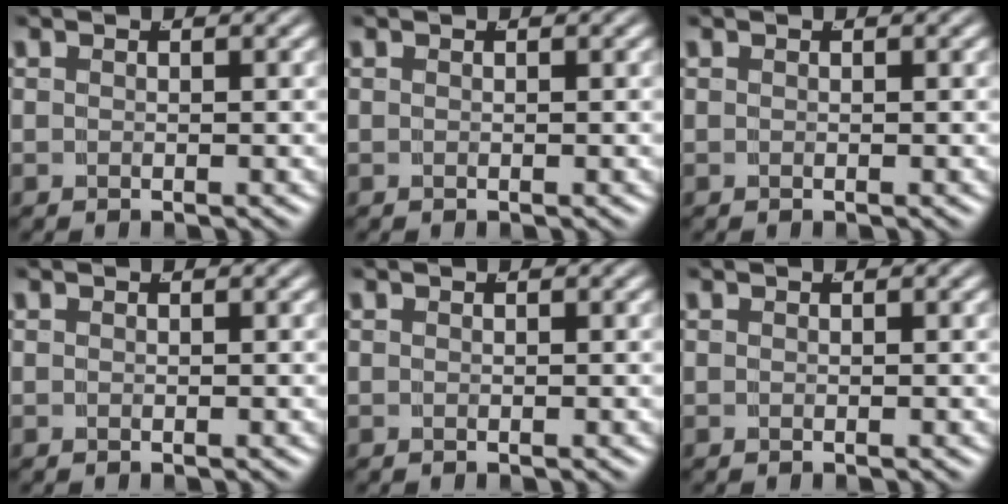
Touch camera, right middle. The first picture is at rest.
{"total": 0.0}
{"total": 0.0}
{"total": 0.0}
{"total": 0.0}
{"total": 0.0}